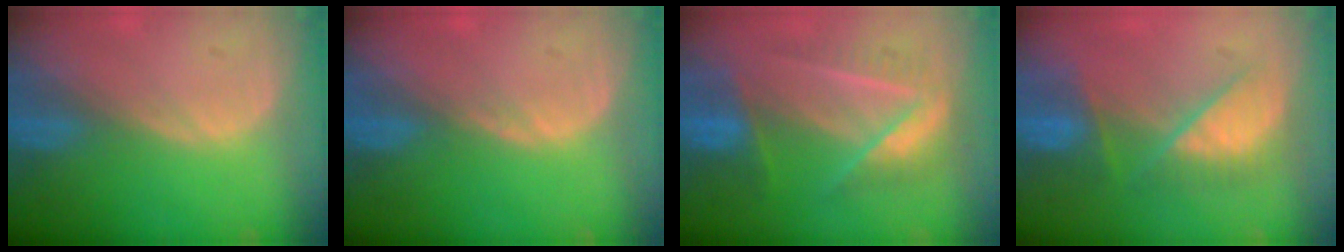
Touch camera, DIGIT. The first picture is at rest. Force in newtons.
{"total": 0.5, "press": 0.5, "slide": 0.2}
{"total": 7.3, "press": 7.3, "slide": 0.2}
{"total": 7.2, "press": 7.1, "slide": 0.6}